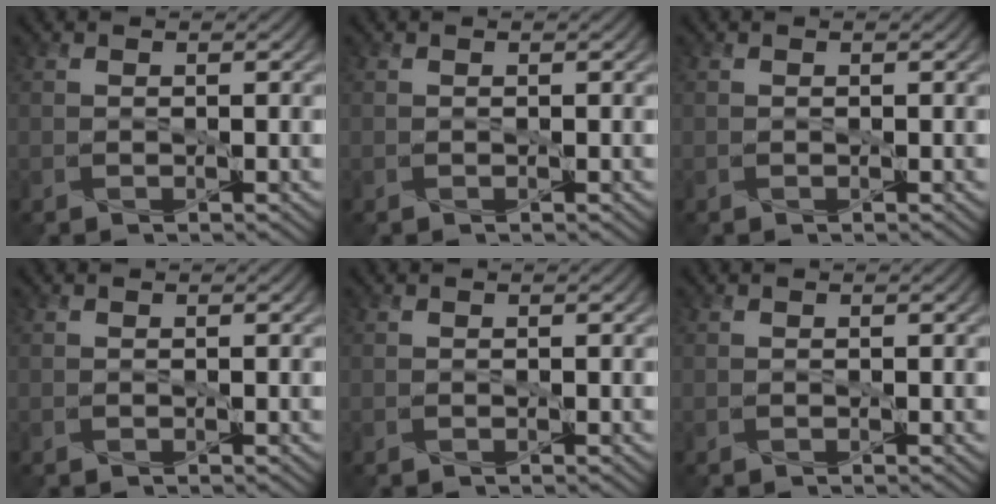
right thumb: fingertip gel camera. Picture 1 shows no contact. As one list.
[{"total": 0.0}, {"total": 0.0}, {"total": 0.0}, {"total": 0.0}, {"total": 0.0}]